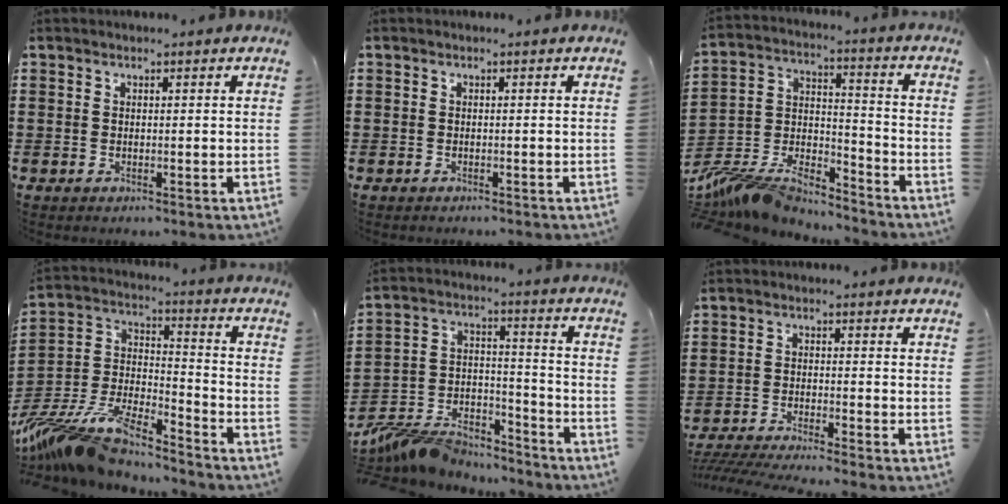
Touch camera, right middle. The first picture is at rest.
{"total": 0.7, "force": [-0.6, 0.3, 0.0], "torque": [0.000, 0.002, -0.013]}
{"total": 9.5, "force": [-9.0, 1.7, 2.5], "torque": [-0.062, 0.004, -0.185]}
{"total": 11.4, "force": [-10.2, 1.8, 4.7], "torque": [-0.115, 0.004, -0.211]}
{"total": 9.4, "force": [-9.1, 1.8, 1.3], "torque": [-0.038, 0.012, -0.185]}
{"total": 3.7, "force": [-3.5, -0.3, 1.0], "torque": [-0.024, -0.007, -0.074]}